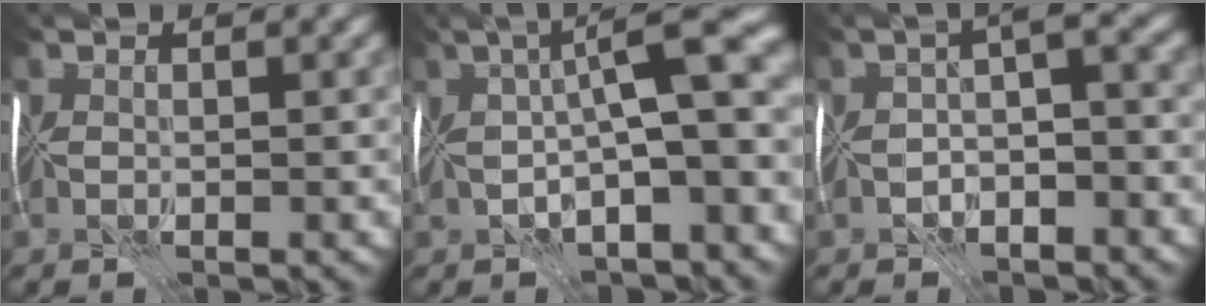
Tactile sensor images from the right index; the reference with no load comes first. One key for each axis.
{"total": 10.6, "fx": 0.6, "fy": 2.7, "fz": 10.2, "tx": -0.153, "ty": 0.015, "tz": 0.002}
{"total": 3.7, "fx": -1.9, "fy": 1.2, "fz": 2.9, "tx": -0.041, "ty": 0.006, "tz": -0.043}